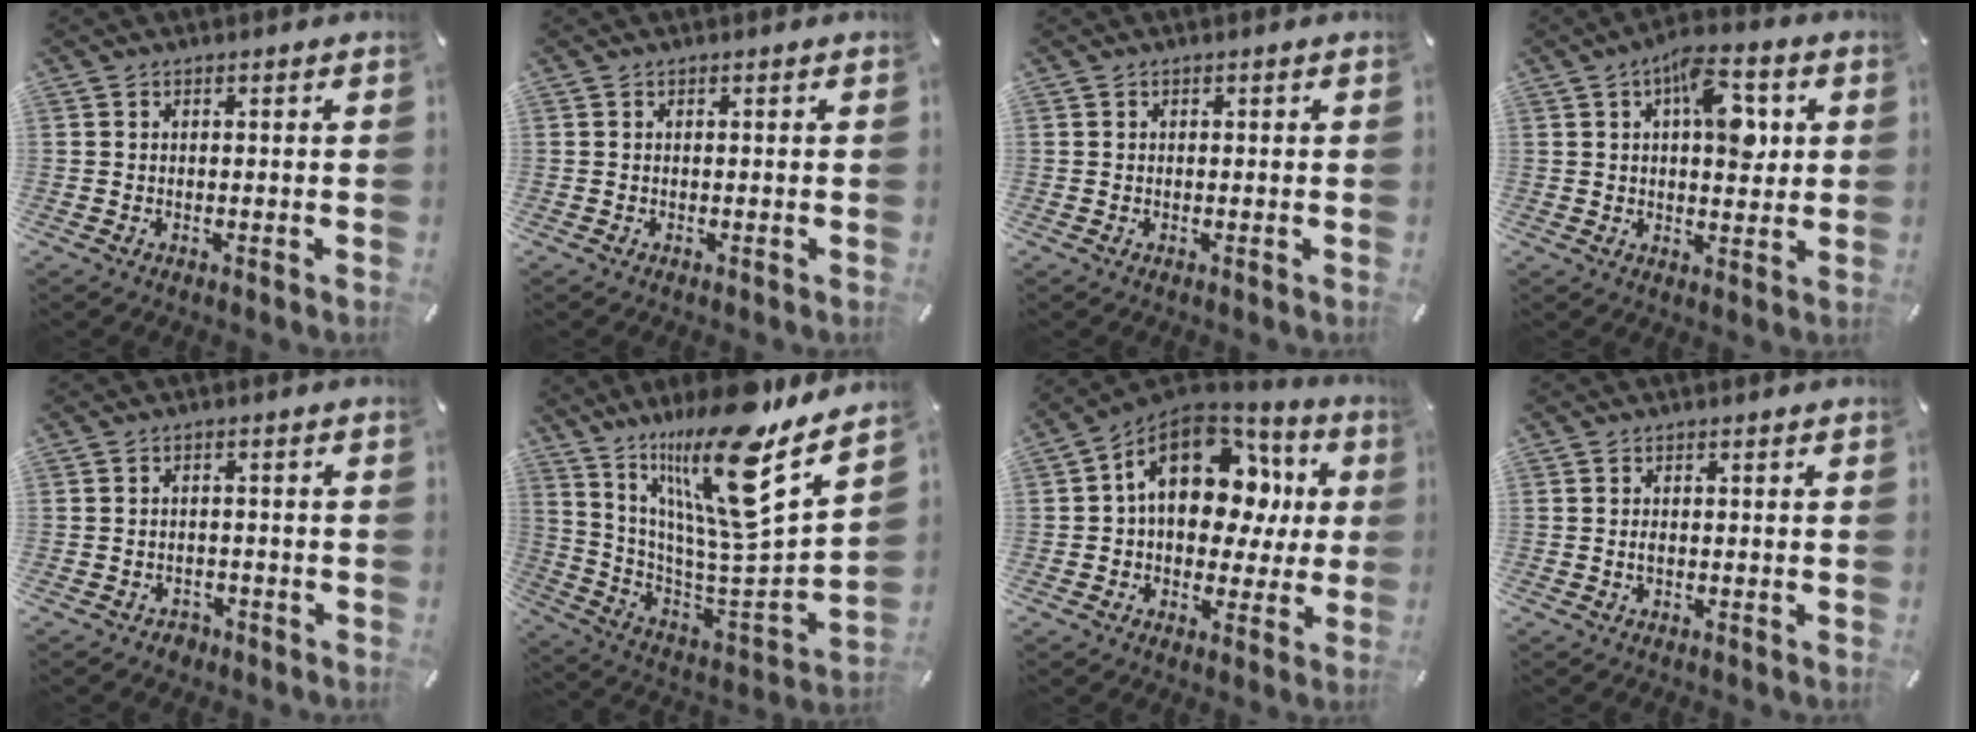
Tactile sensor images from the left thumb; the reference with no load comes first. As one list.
[{"total": 0.0}, {"total": 0.0}, {"total": 11.0, "force": [3.1, 5.6, 8.9], "torque": [-0.105, -0.011, 0.046]}, {"total": 2.4, "force": [-1.7, 1.6, 0.5], "torque": [-0.010, 0.009, -0.034]}, {"total": 20.6, "force": [14.7, 2.6, 14.1], "torque": [-0.254, -0.132, 0.223]}, {"total": 18.2, "force": [5.1, 11.9, 12.7], "torque": [-0.210, -0.018, 0.089]}, {"total": 1.1, "force": [-0.2, 0.4, 1.0], "torque": [-0.019, 0.000, -0.004]}]